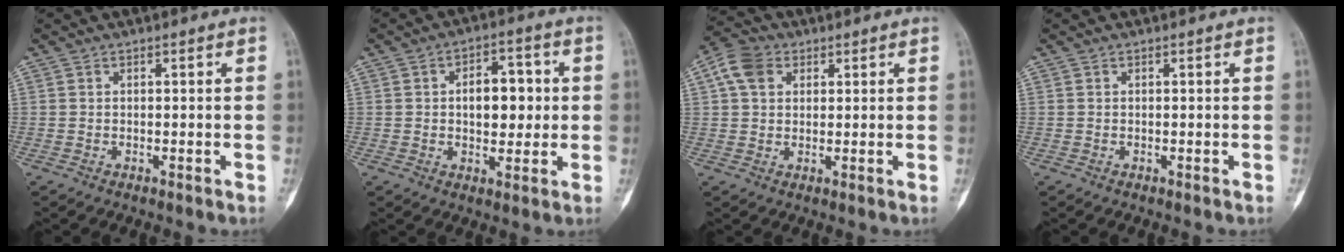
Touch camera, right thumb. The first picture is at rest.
{"total": 8.9, "force": [0.7, 5.4, 7.1], "torque": [-0.067, 0.012, 0.013]}
{"total": 5.4, "force": [2.3, 3.5, 3.4], "torque": [-0.063, 0.010, 0.038]}
{"total": 0.0}